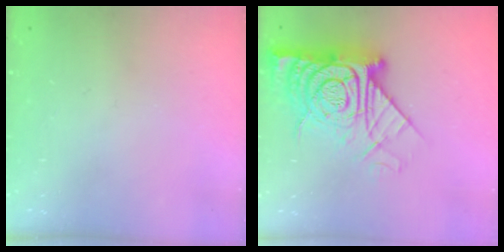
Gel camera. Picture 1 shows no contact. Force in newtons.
{"total": 20.5, "press": 20.4, "slide": 1.7}